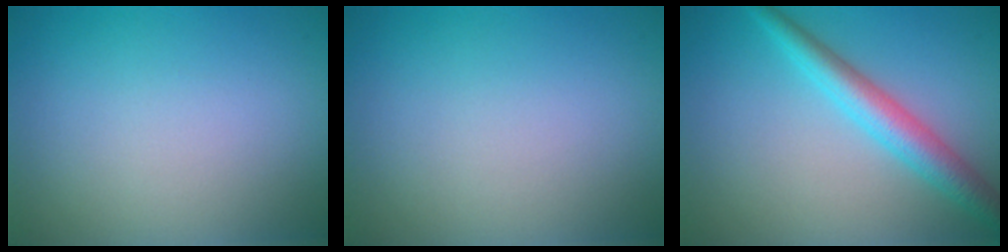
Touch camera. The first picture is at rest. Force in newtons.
{"total": 0.0}
{"total": 4.1, "press": 4.1, "slide": 0.1}